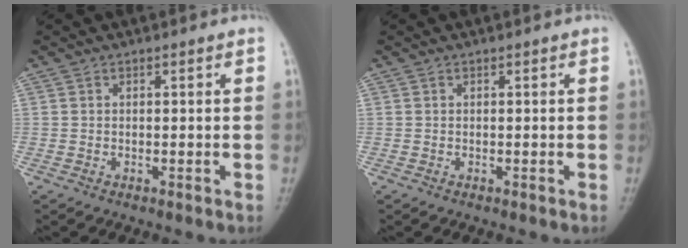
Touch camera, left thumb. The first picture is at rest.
{"total": 0.0}